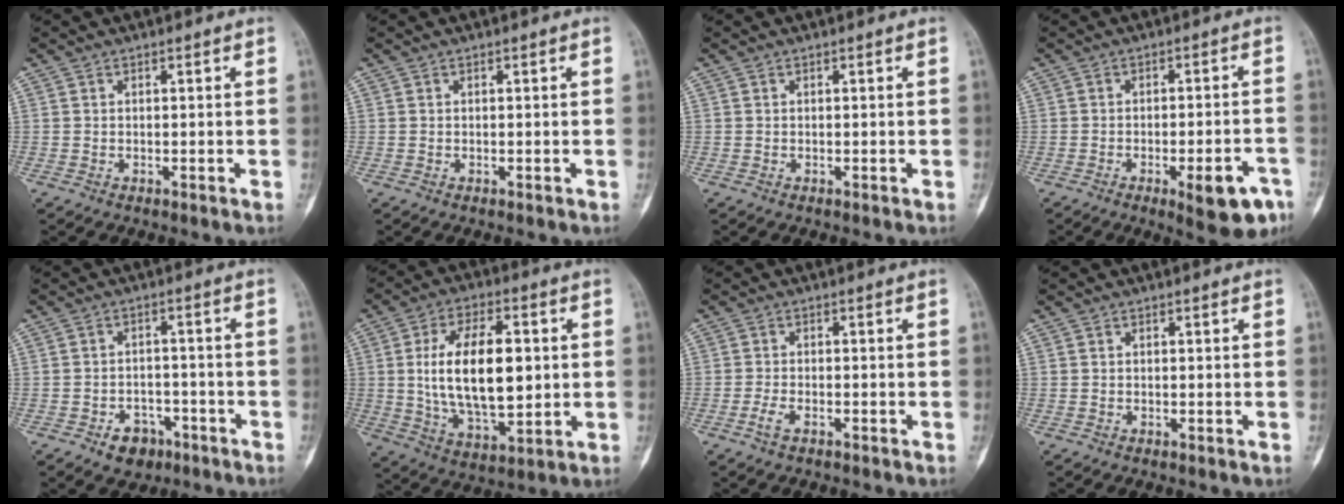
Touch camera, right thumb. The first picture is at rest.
{"total": 0.0}
{"total": 0.0}
{"total": 9.8, "force": [-4.8, 3.2, 7.9], "torque": [-0.087, 0.021, -0.055]}
{"total": 5.8, "force": [-3.3, 4.1, 2.3], "torque": [-0.009, 0.030, -0.043]}
{"total": 18.8, "force": [1.7, 9.5, 16.1], "torque": [-0.257, -0.007, 0.035]}
{"total": 2.5, "force": [-1.4, 1.1, 1.7], "torque": [-0.042, 0.009, -0.029]}
{"total": 0.0}